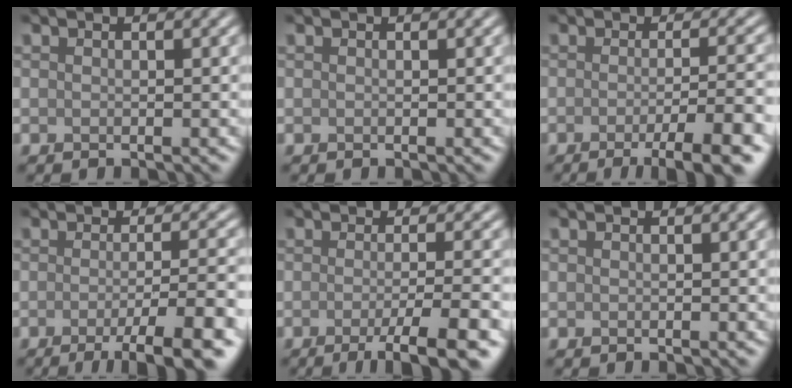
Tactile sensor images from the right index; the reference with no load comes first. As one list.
[{"total": 0.0}, {"total": 6.5, "force": [-3.0, 1.3, 5.6], "torque": [-0.070, -0.004, -0.045]}, {"total": 7.2, "force": [-3.2, 1.4, 6.3], "torque": [-0.080, -0.004, -0.049]}, {"total": 5.7, "force": [-2.5, 1.1, 5.0], "torque": [-0.066, -0.003, -0.041]}, {"total": 0.0}]